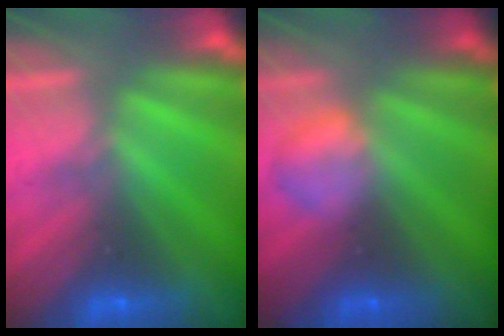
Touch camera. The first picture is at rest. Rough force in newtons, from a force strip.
{"total": 2.2}